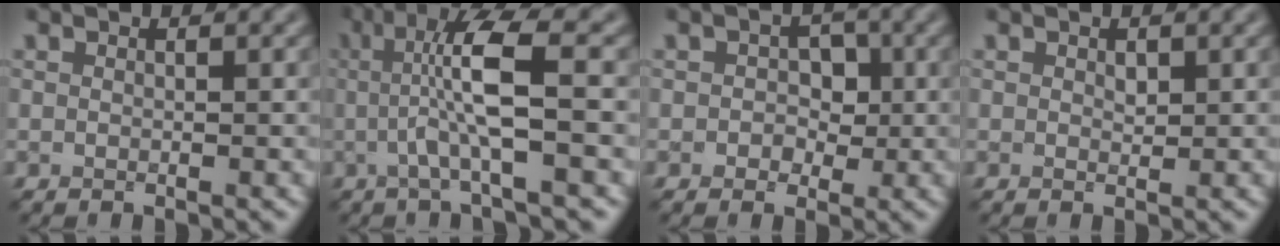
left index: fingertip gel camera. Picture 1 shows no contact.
{"total": 6.4, "force": [0.2, 1.1, 6.3], "torque": [-0.123, 0.006, 0.003]}
{"total": 2.3, "force": [-0.1, 2.0, 1.2], "torque": [-0.004, 0.000, -0.010]}
{"total": 0.8, "force": [0.3, 0.4, 0.5], "torque": [-0.008, -0.001, 0.007]}